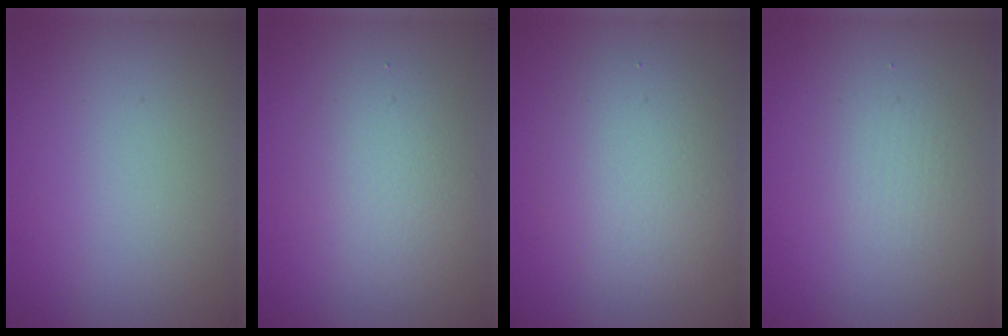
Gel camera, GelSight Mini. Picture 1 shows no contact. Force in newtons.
{"total": 3.2, "press": 3.2, "slide": 0.2}
{"total": 4.7, "press": 4.7, "slide": 0.2}
{"total": 2.0, "press": 2.0, "slide": 0.0}